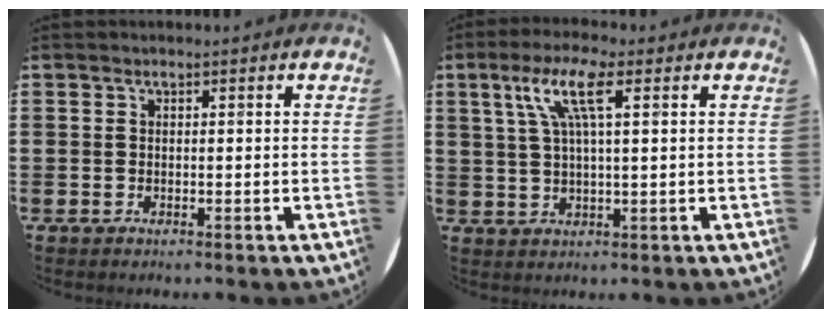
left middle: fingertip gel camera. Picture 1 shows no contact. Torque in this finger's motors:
{"motor_torque": [1.93, -0.21, 0.32, 0.14]}